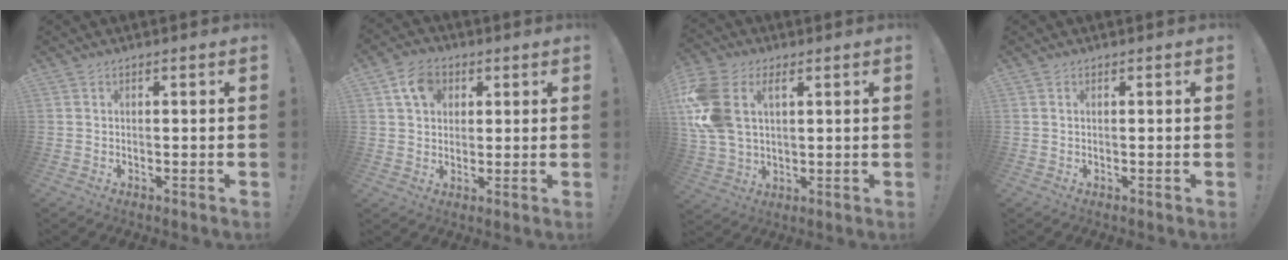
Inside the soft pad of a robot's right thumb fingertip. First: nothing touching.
{"total": 8.7, "force": [3.7, 6.6, 4.3], "torque": [-0.069, -0.001, 0.072]}
{"total": 14.5, "force": [4.5, 9.8, 9.7], "torque": [-0.209, -0.011, 0.085]}
{"total": 0.0}